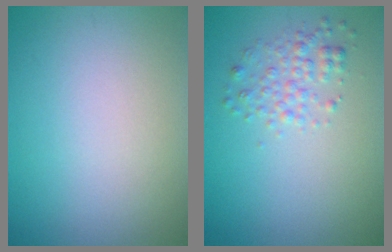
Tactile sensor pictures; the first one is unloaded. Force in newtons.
{"total": 2.0, "press": 2.0, "slide": 0.1}